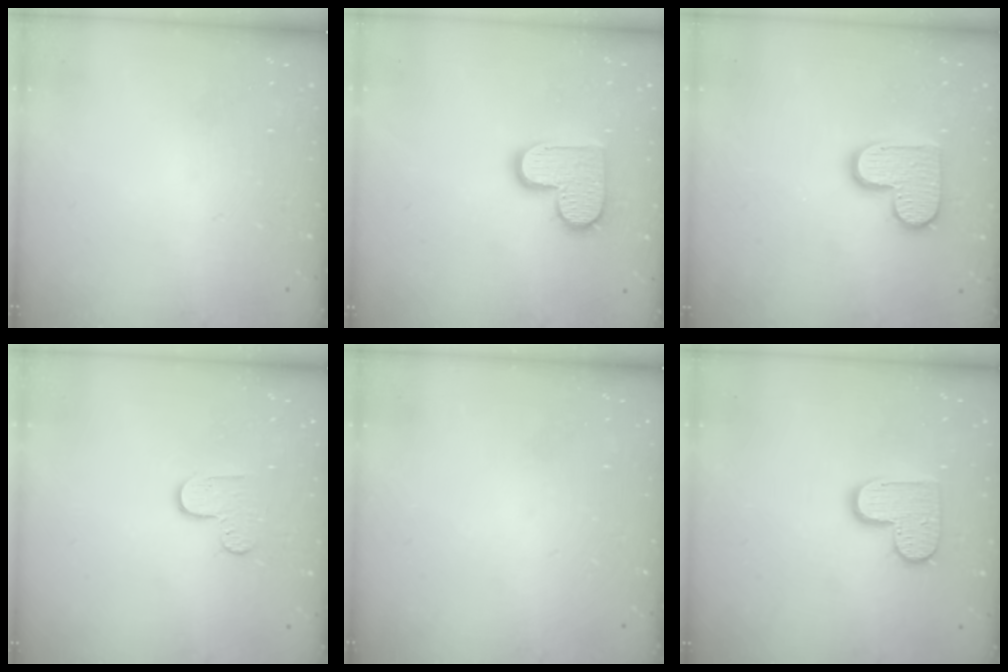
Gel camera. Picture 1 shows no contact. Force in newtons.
{"total": 12.0, "press": 12.0, "slide": 0.6}
{"total": 11.9, "press": 11.9, "slide": 0.6}
{"total": 4.5, "press": 4.5, "slide": 0.4}
{"total": 0.0}
{"total": 10.1, "press": 10.1, "slide": 0.3}